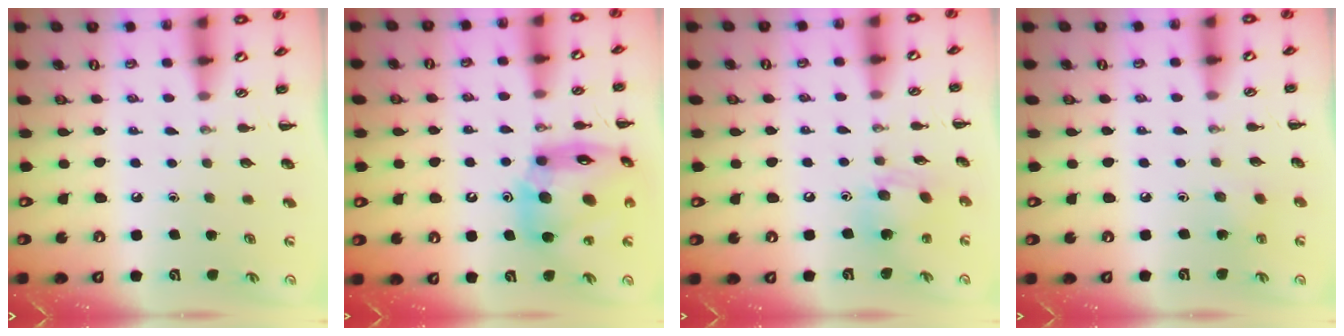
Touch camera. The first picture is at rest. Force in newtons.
{"total": 17.0, "press": 16.3, "slide": 4.7}
{"total": 9.8, "press": 9.7, "slide": 1.1}
{"total": 1.5, "press": 1.4, "slide": 0.7}